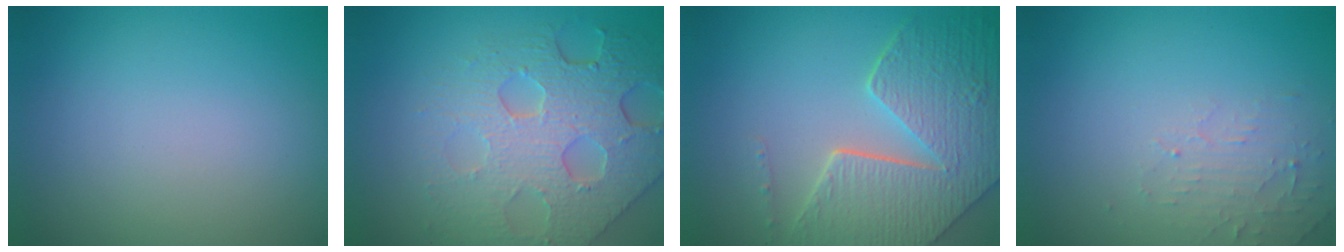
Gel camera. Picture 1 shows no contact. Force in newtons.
{"total": 8.1, "press": 5.6, "slide": 5.9}
{"total": 8.4, "press": 6.1, "slide": 5.8}
{"total": 2.0, "press": 1.9, "slide": 0.4}